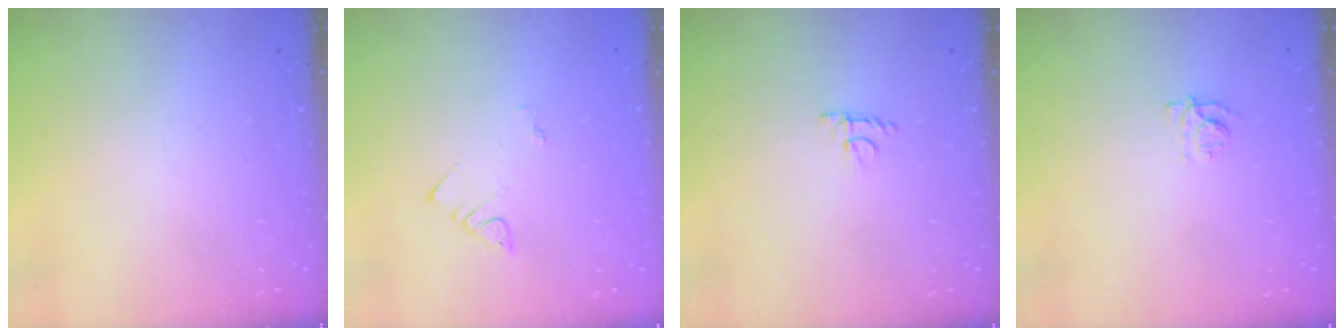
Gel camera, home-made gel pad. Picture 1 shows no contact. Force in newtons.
{"total": 2.1, "press": 2.1, "slide": 0.4}
{"total": 4.1, "press": 4.0, "slide": 0.7}
{"total": 6.2, "press": 6.1, "slide": 0.7}